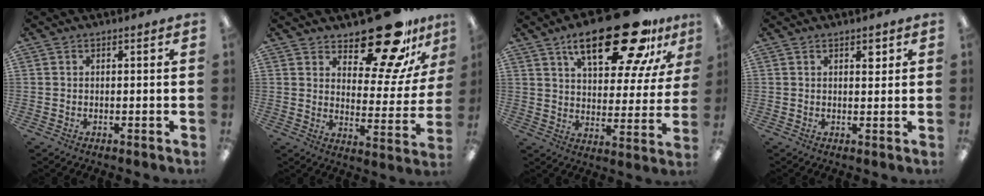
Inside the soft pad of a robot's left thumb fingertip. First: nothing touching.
{"total": 18.5, "force": [14.7, 6.5, 9.2], "torque": [-0.119, -0.113, 0.245]}
{"total": 24.3, "force": [15.4, 9.5, 16.2], "torque": [-0.239, -0.081, 0.251]}
{"total": 2.4, "force": [1.5, 1.1, 1.4], "torque": [-0.007, -0.007, 0.021]}